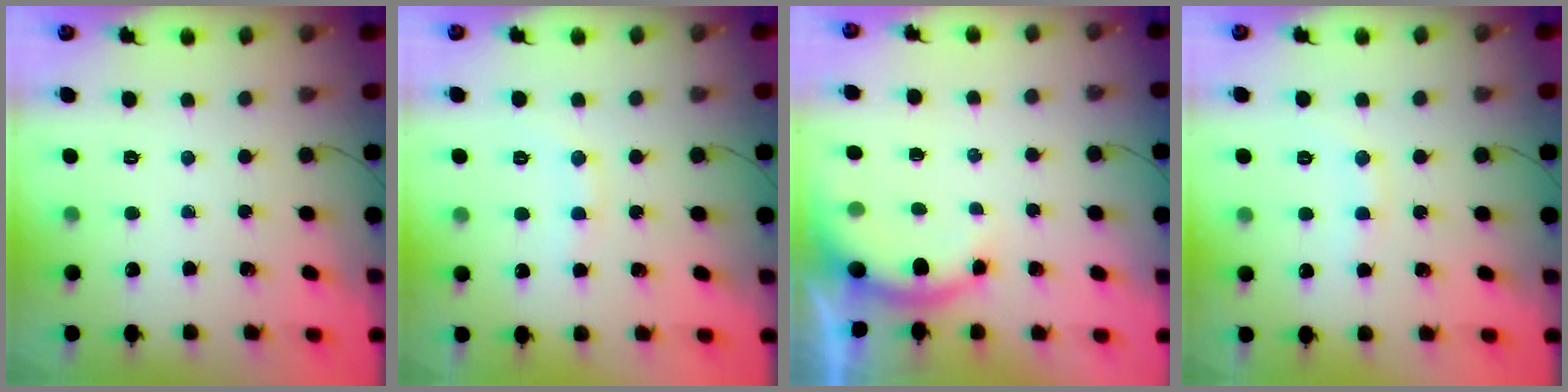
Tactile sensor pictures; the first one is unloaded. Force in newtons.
{"total": 7.0, "press": 6.9, "slide": 1.3}
{"total": 5.5, "press": 5.4, "slide": 0.9}
{"total": 7.0, "press": 6.9, "slide": 1.3}